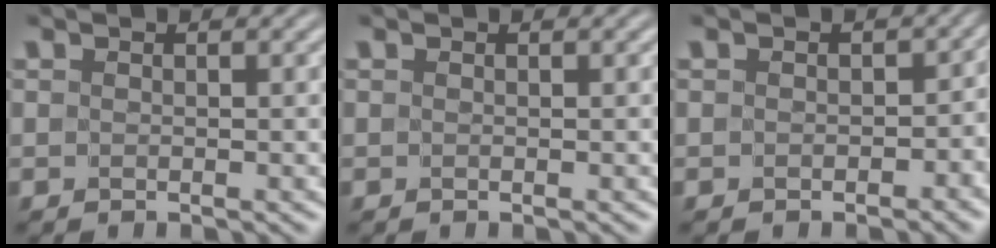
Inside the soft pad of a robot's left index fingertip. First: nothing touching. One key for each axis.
{"total": 0.0}
{"total": 2.6, "fx": -0.9, "fy": 2.0, "fz": 1.4, "tx": 0.008, "ty": -0.002, "tz": -0.013}